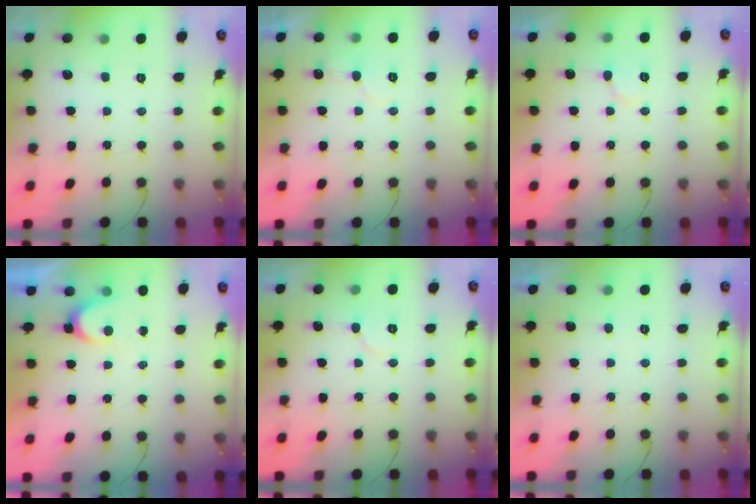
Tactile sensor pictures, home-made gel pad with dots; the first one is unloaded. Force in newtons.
{"total": 7.2, "press": 7.2, "slide": 0.3}
{"total": 6.3, "press": 6.3, "slide": 0.6}
{"total": 4.7, "press": 4.6, "slide": 0.4}
{"total": 5.2, "press": 5.2, "slide": 0.5}
{"total": 2.3, "press": 2.3, "slide": 0.1}